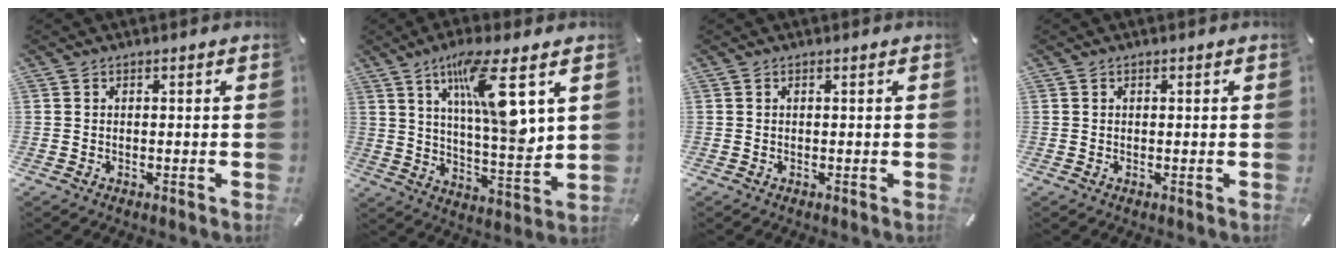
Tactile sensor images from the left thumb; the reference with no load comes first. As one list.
[{"total": 15.4, "force": [7.5, 3.3, 13.1], "torque": [-0.228, -0.030, 0.115]}, {"total": 0.0}, {"total": 0.0}]